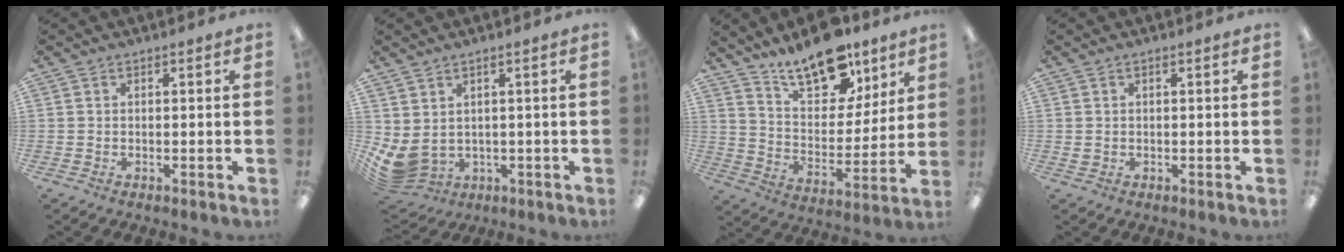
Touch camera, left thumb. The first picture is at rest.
{"total": 5.2, "force": [0.8, 3.7, 3.6], "torque": [-0.099, -0.019, 0.017]}
{"total": 16.7, "force": [12.9, 7.7, 7.3], "torque": [-0.123, -0.084, 0.231]}
{"total": 0.8, "force": [0.2, 0.6, 0.4], "torque": [-0.009, 0.003, 0.004]}